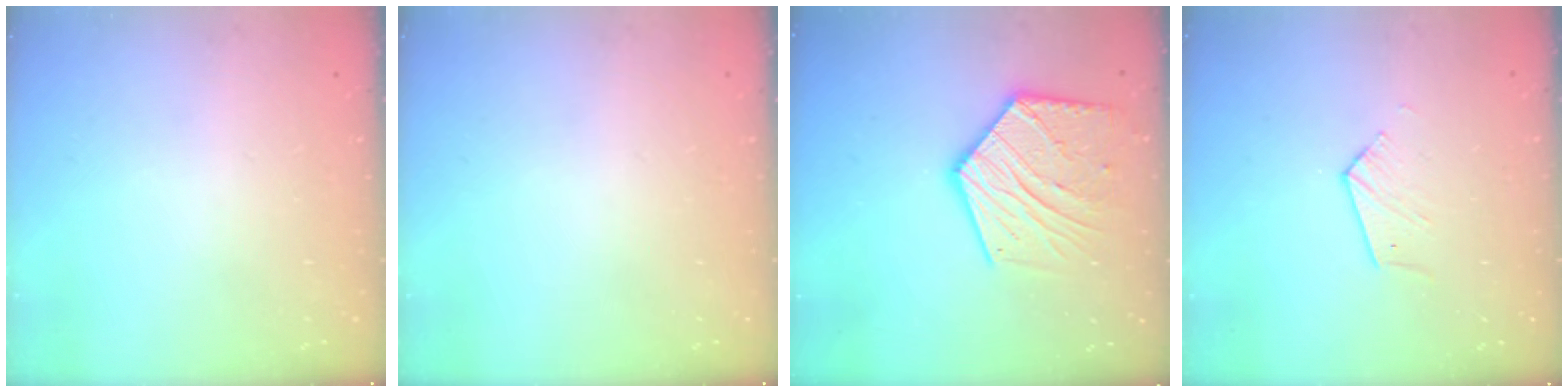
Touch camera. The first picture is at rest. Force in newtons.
{"total": 0.0}
{"total": 17.9, "press": 17.8, "slide": 1.3}
{"total": 4.1, "press": 4.1, "slide": 0.4}